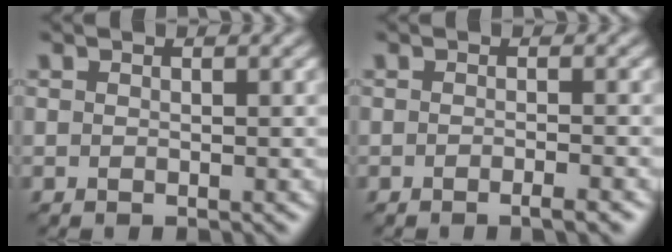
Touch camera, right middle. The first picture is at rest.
{"total": 1.7, "force": [-0.9, 0.3, 1.3], "torque": [-0.012, 0.001, -0.017]}